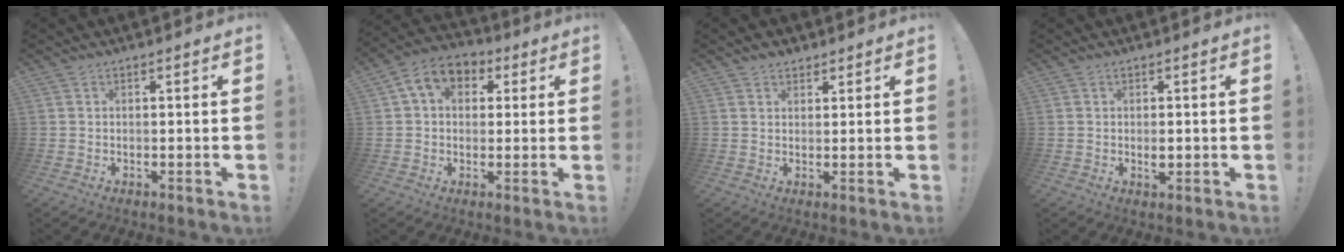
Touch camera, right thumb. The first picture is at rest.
{"total": 9.2, "force": [2.9, 6.8, 5.5], "torque": [-0.086, 0.004, 0.059]}
{"total": 2.4, "force": [1.8, 1.6, 0.4], "torque": [0.000, -0.007, 0.032]}
{"total": 1.9, "force": [-0.2, 1.0, 1.6], "torque": [-0.016, -0.003, -0.005]}